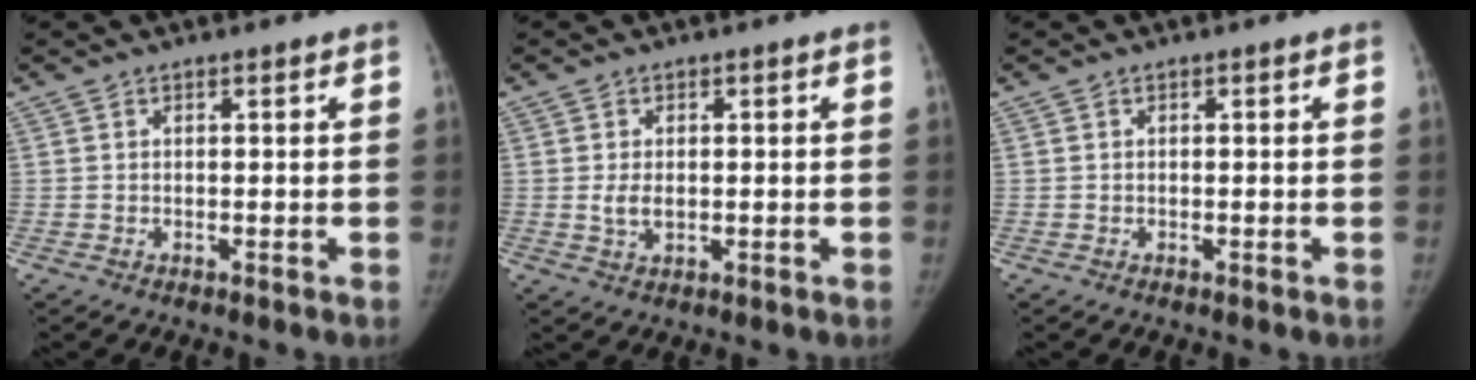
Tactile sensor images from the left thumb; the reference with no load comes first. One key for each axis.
{"total": 3.0, "fx": -0.1, "fy": 1.9, "fz": 2.3, "tx": -0.043, "ty": -0.004, "tz": 0.001}
{"total": 0.0}